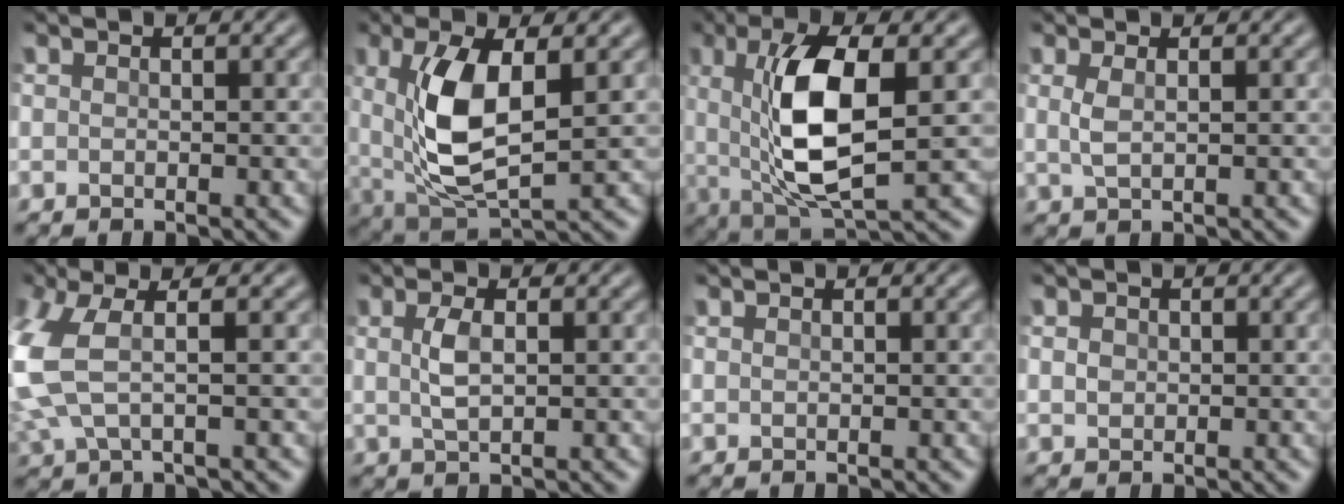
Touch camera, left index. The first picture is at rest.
{"total": 7.9, "force": [1.1, 3.3, 7.1], "torque": [-0.153, -0.005, 0.023]}
{"total": 9.0, "force": [0.8, 3.1, 8.4], "torque": [-0.161, -0.003, 0.014]}
{"total": 1.5, "force": [0.3, 0.5, 1.4], "torque": [-0.036, 0.001, 0.008]}
{"total": 7.2, "force": [0.2, 3.4, 6.3], "torque": [-0.176, 0.000, 0.000]}
{"total": 2.2, "force": [0.3, 0.7, 2.1], "torque": [-0.048, 0.001, 0.008]}
{"total": 0.0}
{"total": 0.9, "force": [0.1, 0.8, 0.4], "torque": [-0.008, -0.001, 0.001]}